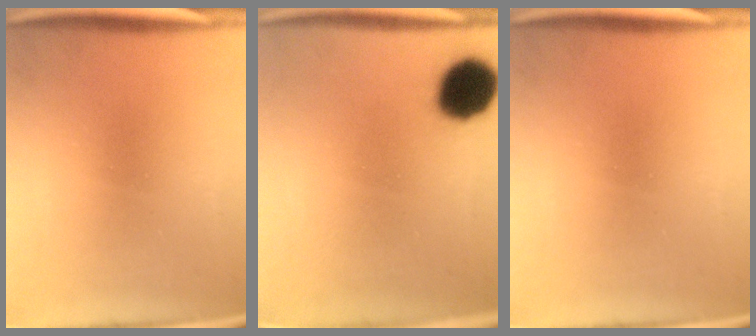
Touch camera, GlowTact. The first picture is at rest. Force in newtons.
{"total": 12.7}
{"total": 0.0}